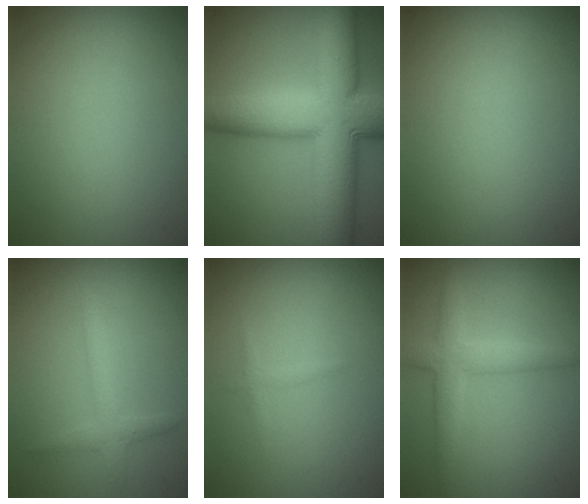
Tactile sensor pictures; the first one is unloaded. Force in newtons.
{"total": 13.6, "press": 13.6, "slide": 0.4}
{"total": 0.0}
{"total": 2.0, "press": 2.0, "slide": 0.1}
{"total": 0.7, "press": 0.7, "slide": 0.0}
{"total": 3.4, "press": 3.4, "slide": 0.2}